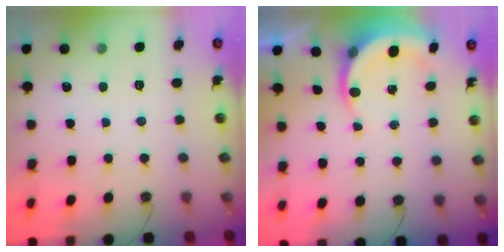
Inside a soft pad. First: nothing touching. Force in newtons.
{"total": 4.8, "press": 4.8, "slide": 0.3}